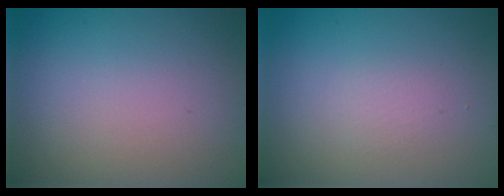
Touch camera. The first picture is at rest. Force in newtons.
{"total": 0.9, "press": 0.9, "slide": 0.1}